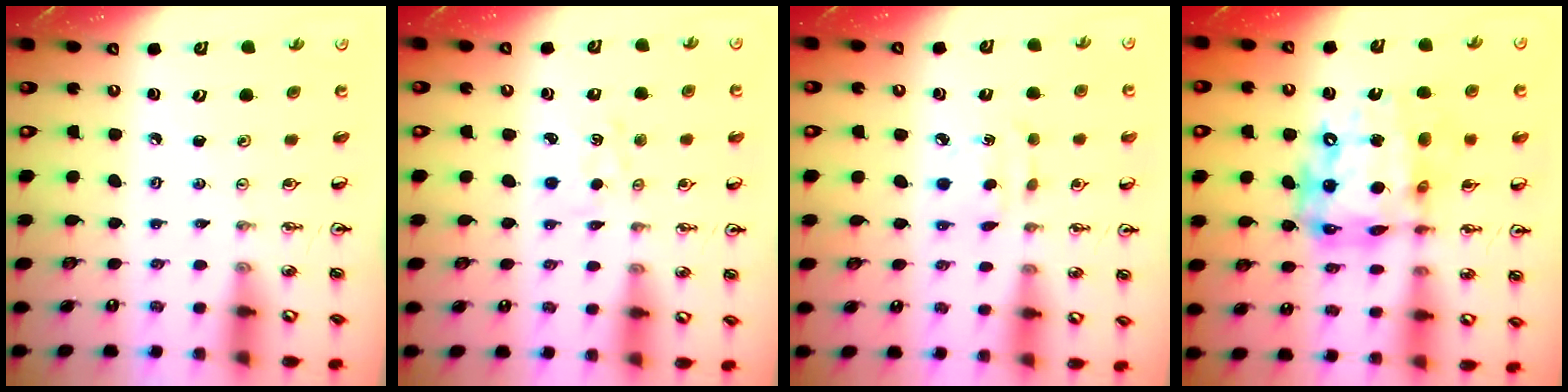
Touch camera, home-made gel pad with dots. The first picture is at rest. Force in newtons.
{"total": 2.5, "press": 2.5, "slide": 0.4}
{"total": 2.8, "press": 2.8, "slide": 0.4}
{"total": 18.3, "press": 18.2, "slide": 1.6}